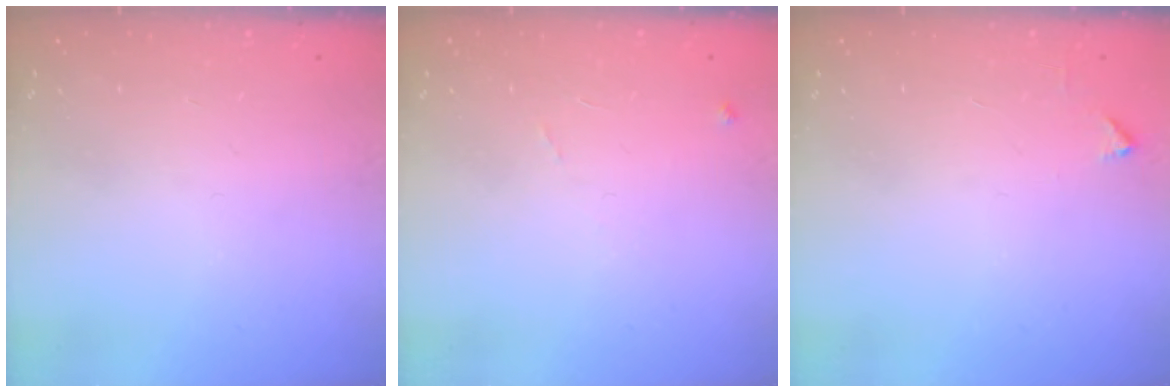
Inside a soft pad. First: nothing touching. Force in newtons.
{"total": 6.2, "press": 6.2, "slide": 0.8}
{"total": 2.1, "press": 2.1, "slide": 0.3}